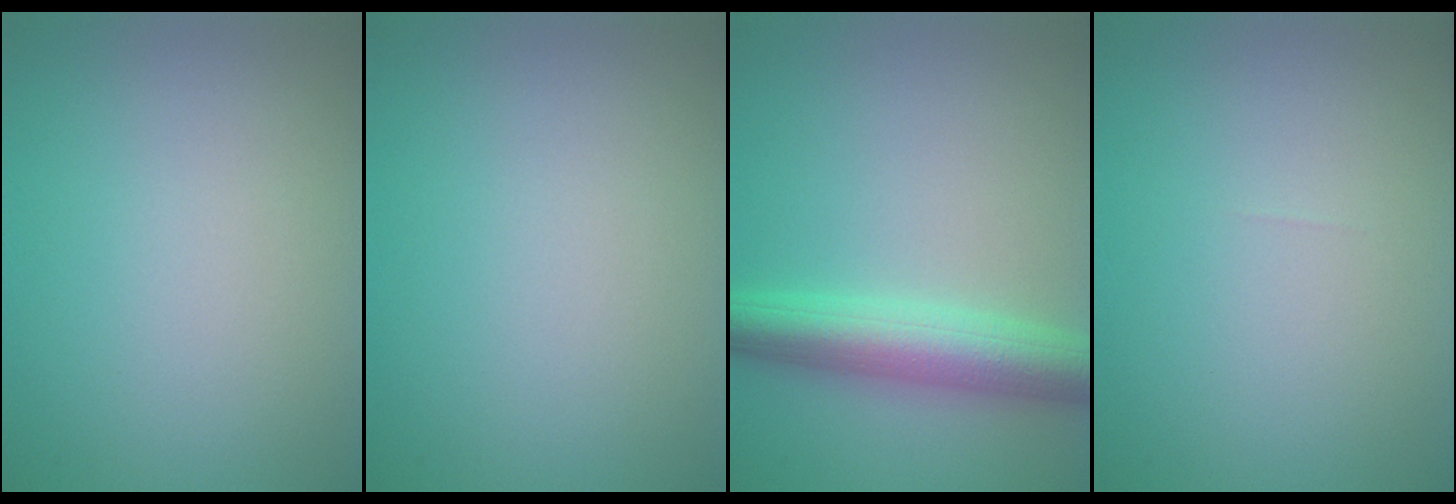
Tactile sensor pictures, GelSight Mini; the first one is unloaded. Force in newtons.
{"total": 0.0}
{"total": 6.1, "press": 6.1, "slide": 0.2}
{"total": 0.0}